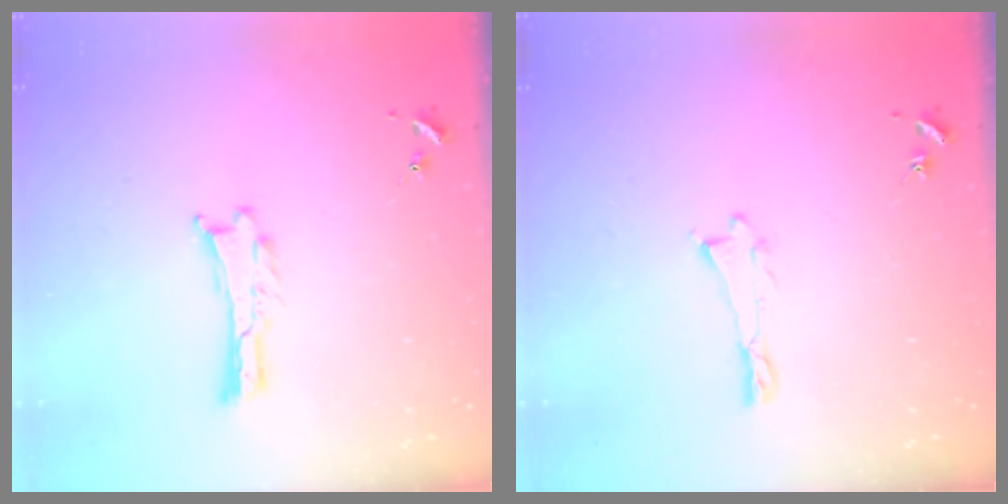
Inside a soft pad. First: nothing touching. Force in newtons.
{"total": 0.0}